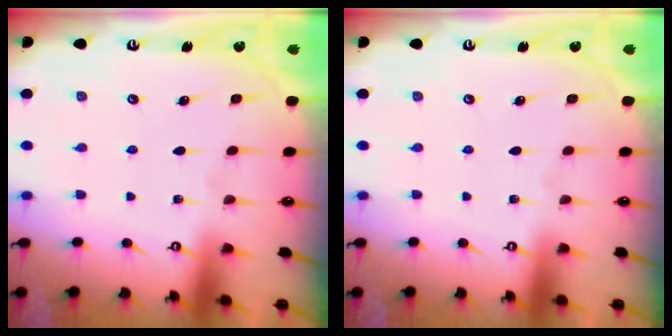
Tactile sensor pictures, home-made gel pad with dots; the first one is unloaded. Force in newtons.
{"total": 0.0}